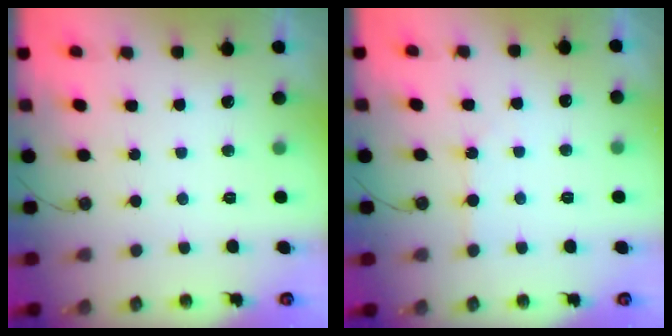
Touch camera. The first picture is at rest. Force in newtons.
{"total": 1.5, "press": 1.5, "slide": 0.3}